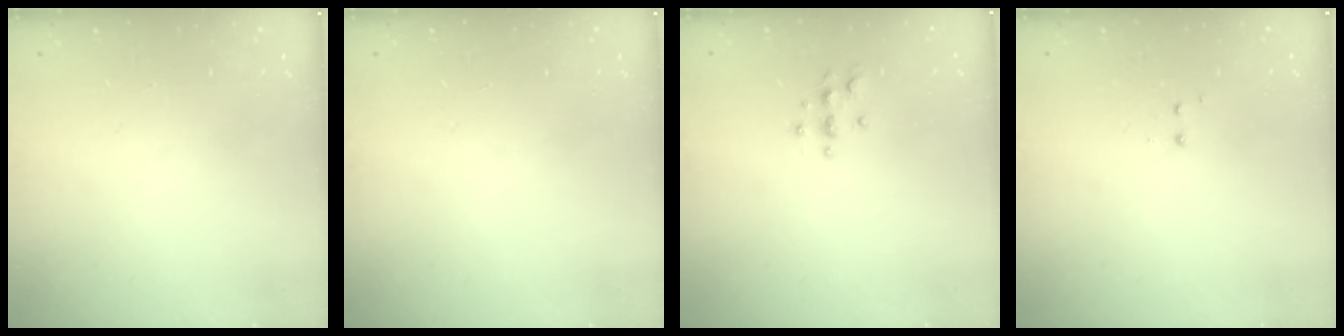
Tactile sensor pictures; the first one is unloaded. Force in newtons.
{"total": 0.0}
{"total": 4.2, "press": 4.2, "slide": 0.5}
{"total": 1.2, "press": 1.1, "slide": 0.5}